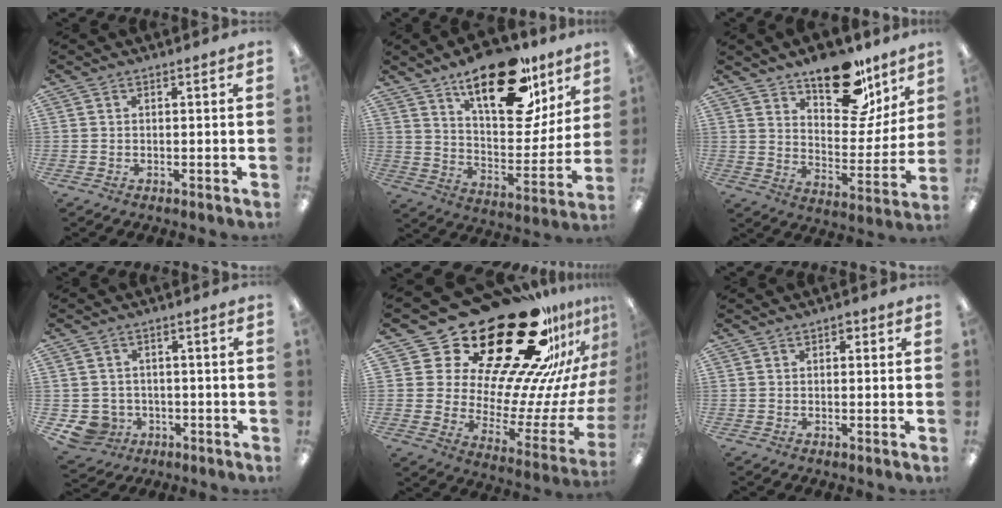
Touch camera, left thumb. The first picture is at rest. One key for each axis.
{"total": 25.1, "fx": 16.2, "fy": 10.8, "fz": 15.7, "tx": -0.223, "ty": -0.100, "tz": 0.270}
{"total": 20.6, "fx": 14.6, "fy": 9.9, "fz": 10.7, "tx": -0.135, "ty": -0.099, "tz": 0.246}
{"total": 5.2, "fx": -1.9, "fy": 4.8, "fz": 0.7, "tx": -0.039, "ty": 0.010, "tz": -0.034}
{"total": 35.9, "fx": 25.2, "fy": 14.8, "fz": 20.8, "tx": -0.301, "ty": -0.222, "tz": 0.468}
{"total": 1.2, "fx": 0.3, "fy": 0.9, "fz": 0.7, "tx": 0.003, "ty": -0.004, "tz": 0.002}